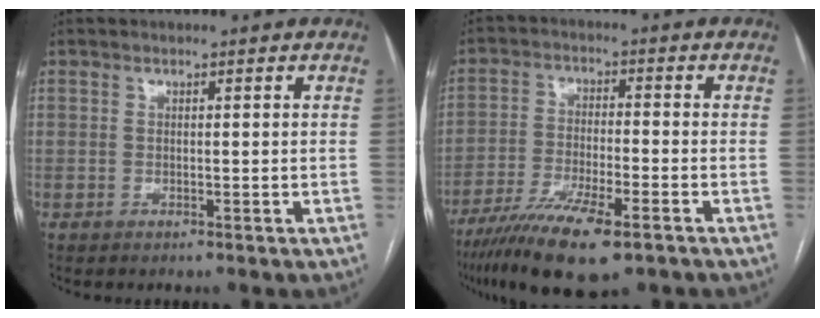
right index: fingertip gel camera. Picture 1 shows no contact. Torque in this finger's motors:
{"motor_torque": [1.43, -0.70, 0.70, 0.16]}